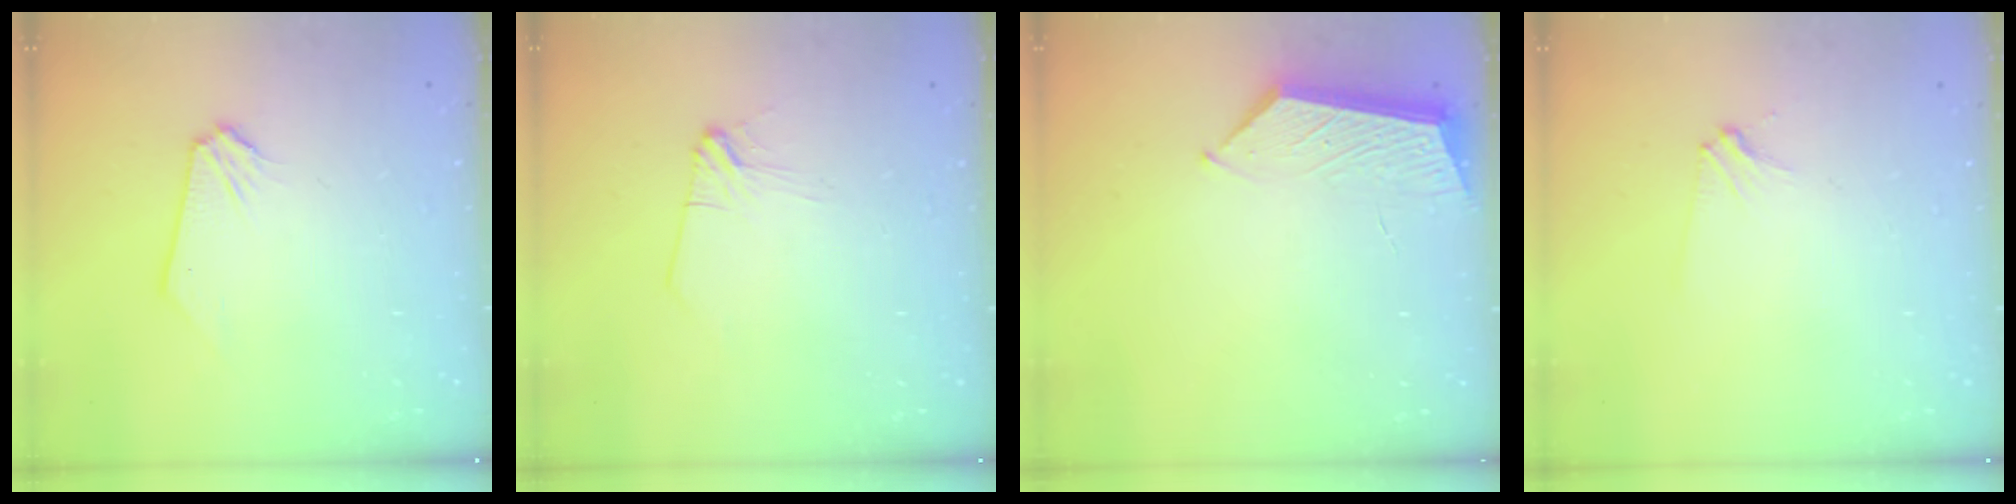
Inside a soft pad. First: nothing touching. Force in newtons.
{"total": 2.9, "press": 2.9, "slide": 0.4}
{"total": 5.5, "press": 5.5, "slide": 0.4}
{"total": 3.5, "press": 3.4, "slide": 0.4}